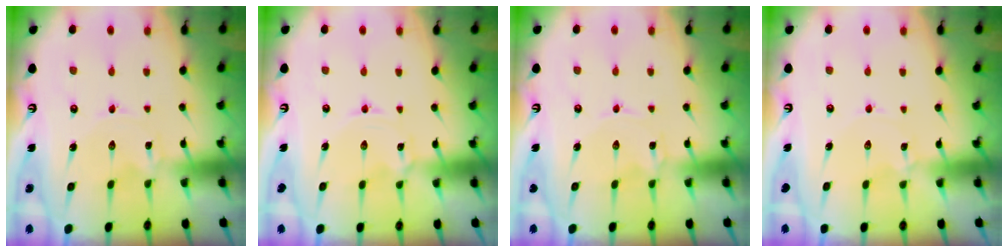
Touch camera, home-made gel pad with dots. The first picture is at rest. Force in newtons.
{"total": 1.4, "press": 1.4, "slide": 0.1}
{"total": 0.8, "press": 0.8, "slide": 0.1}
{"total": 1.1, "press": 1.1, "slide": 0.1}